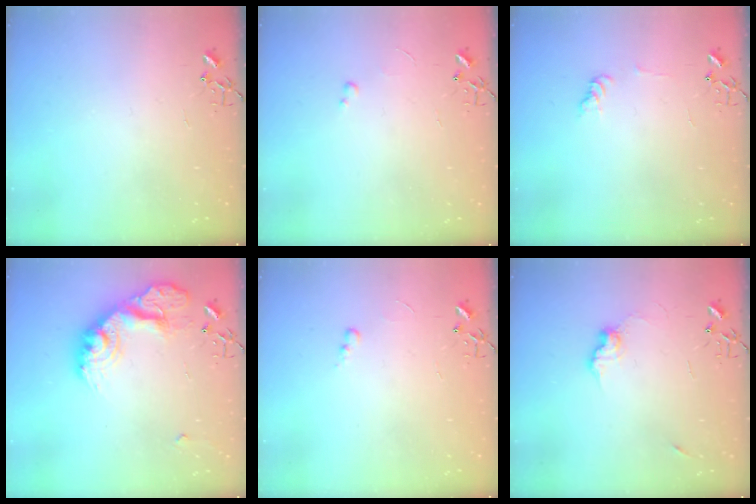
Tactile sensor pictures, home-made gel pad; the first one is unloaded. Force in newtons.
{"total": 2.0, "press": 2.0, "slide": 0.3}
{"total": 5.3, "press": 5.3, "slide": 0.2}
{"total": 20.1, "press": 20.0, "slide": 1.5}
{"total": 3.5, "press": 3.5, "slide": 0.5}
{"total": 8.5, "press": 8.5, "slide": 0.6}